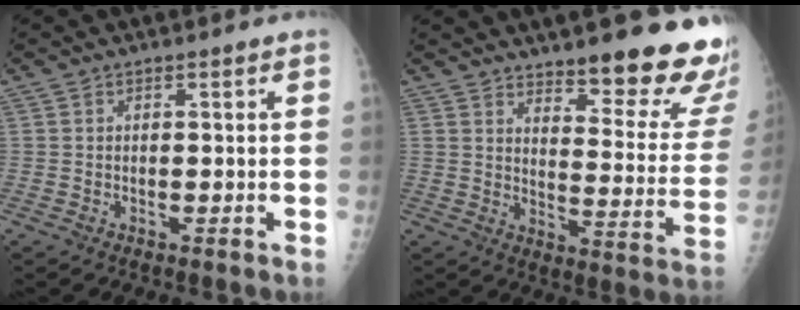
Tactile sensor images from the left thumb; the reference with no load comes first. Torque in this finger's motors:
{"motor_torque": [0.48, 0.41, -0.09, -0.45, 0.06]}